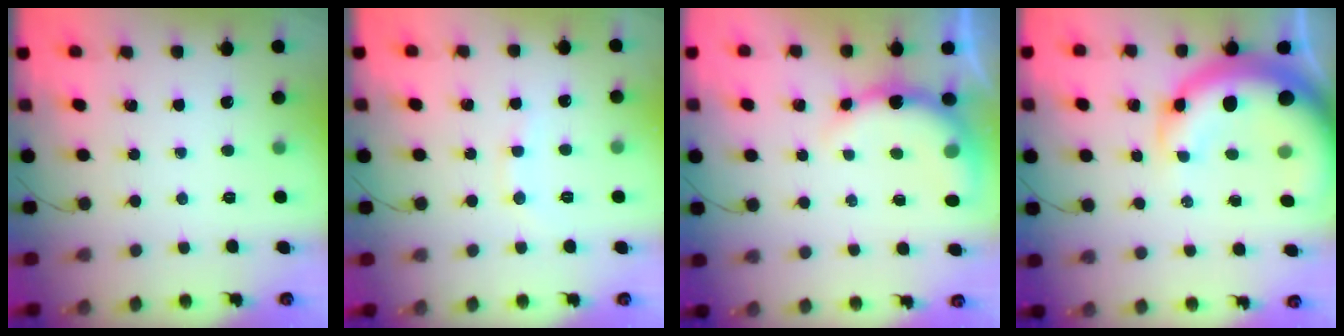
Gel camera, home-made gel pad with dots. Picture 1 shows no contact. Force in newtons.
{"total": 6.2, "press": 6.0, "slide": 1.5}
{"total": 9.7, "press": 9.6, "slide": 1.0}
{"total": 14.5, "press": 14.0, "slide": 3.7}